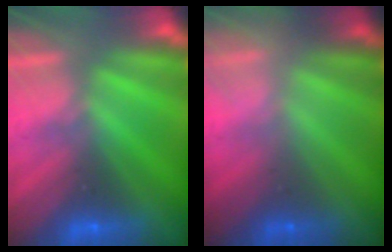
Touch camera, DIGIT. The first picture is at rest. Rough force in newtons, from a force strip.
{"total": 2.4}